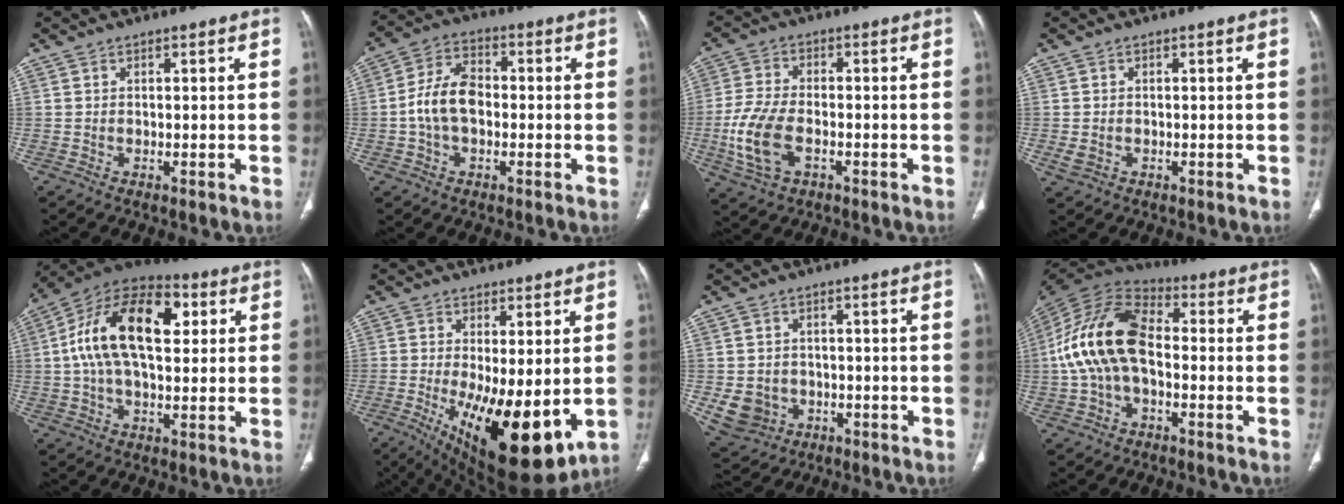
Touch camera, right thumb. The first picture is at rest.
{"total": 9.3, "force": [-1.0, 6.0, 7.1], "torque": [-0.131, 0.026, -0.028]}
{"total": 10.6, "force": [-3.0, 6.1, 8.2], "torque": [-0.183, 0.008, -0.056]}
{"total": 2.0, "force": [-0.4, 1.6, 1.2], "torque": [-0.029, 0.001, -0.003]}
{"total": 19.6, "force": [3.8, 10.6, 16.0], "torque": [-0.267, 0.025, 0.055]}
{"total": 18.1, "force": [-3.8, 6.9, 16.3], "torque": [-0.243, -0.035, -0.035]}
{"total": 7.4, "force": [-1.9, 6.6, 2.7], "torque": [-0.043, 0.012, -0.016]}
{"total": 16.7, "force": [-1.1, 10.0, 13.3], "torque": [-0.262, 0.039, -0.030]}